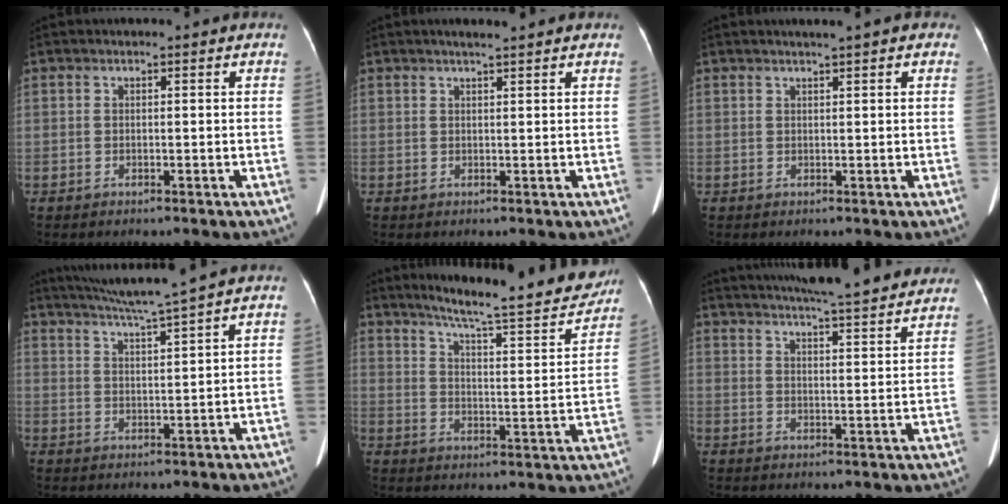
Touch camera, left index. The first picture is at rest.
{"total": 3.2, "force": [2.7, 0.1, 1.8], "torque": [-0.029, 0.013, 0.038]}
{"total": 3.8, "force": [2.7, 0.5, 2.6], "torque": [-0.037, 0.019, 0.033]}
{"total": 8.4, "force": [7.2, -2.1, 3.8], "torque": [-0.067, 0.000, 0.122]}
{"total": 19.3, "force": [17.2, 1.4, 8.7], "torque": [-0.130, -0.038, 0.231]}
{"total": 22.2, "force": [19.9, 1.5, 9.7], "torque": [-0.158, -0.004, 0.260]}